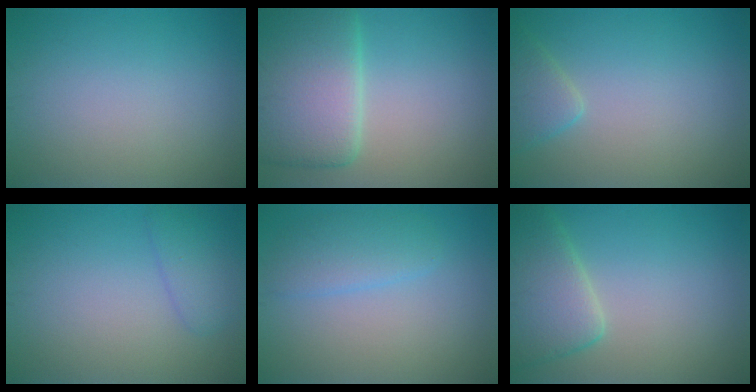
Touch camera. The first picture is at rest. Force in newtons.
{"total": 9.0, "press": 9.0, "slide": 0.3}
{"total": 2.3, "press": 2.2, "slide": 0.2}
{"total": 2.2, "press": 2.2, "slide": 0.1}
{"total": 2.7, "press": 2.7, "slide": 0.2}
{"total": 5.3, "press": 5.3, "slide": 0.4}